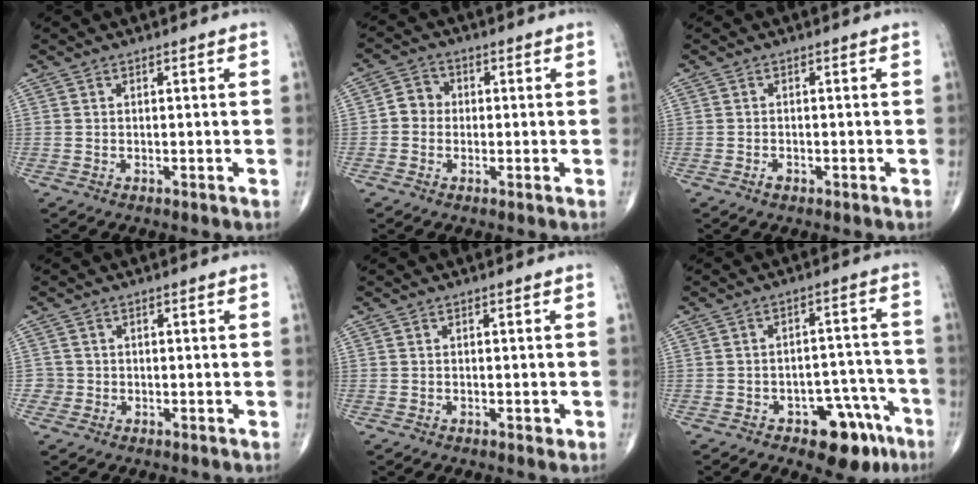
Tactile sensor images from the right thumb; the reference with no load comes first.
{"total": 4.0, "force": [-0.4, 3.6, 1.6], "torque": [-0.009, 0.013, -0.017]}
{"total": 1.1, "force": [-0.7, 0.6, 0.6], "torque": [-0.010, 0.002, -0.011]}
{"total": 1.8, "force": [-0.4, 1.7, -0.3], "torque": [0.020, 0.008, -0.013]}
{"total": 0.9, "force": [-0.3, 0.6, 0.6], "torque": [-0.009, -0.001, -0.005]}
{"total": 10.9, "force": [-6.3, 5.6, 7.0], "torque": [-0.051, 0.049, -0.079]}